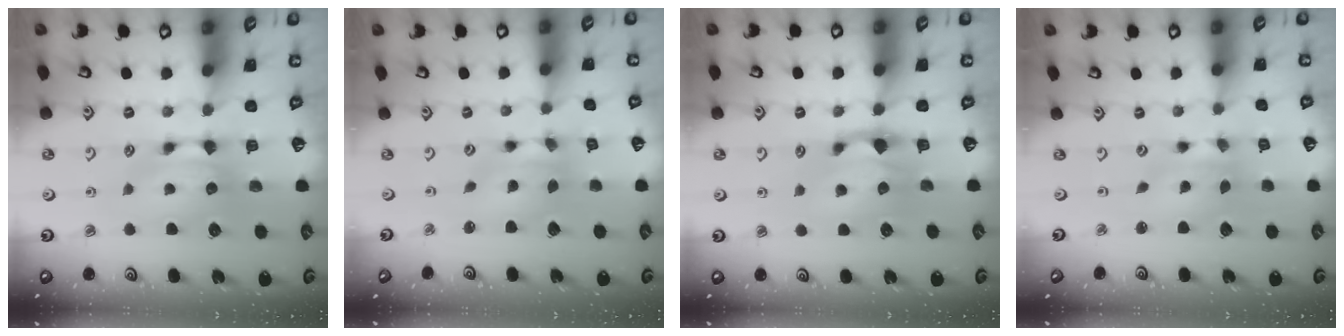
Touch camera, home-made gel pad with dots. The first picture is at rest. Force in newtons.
{"total": 4.1, "press": 3.6, "slide": 1.9}
{"total": 2.7, "press": 2.6, "slide": 0.8}
{"total": 2.3, "press": 1.7, "slide": 1.5}